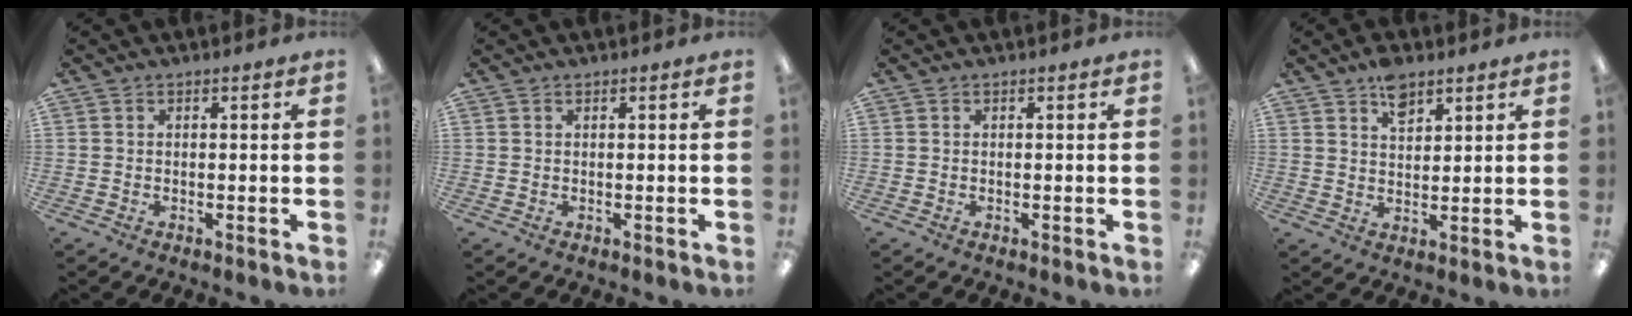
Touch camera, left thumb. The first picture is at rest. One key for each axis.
{"total": 0.0}
{"total": 0.0}
{"total": 5.8, "fx": 4.0, "fy": 3.0, "fz": 3.0, "tx": -0.046, "ty": -0.017, "tz": 0.070}